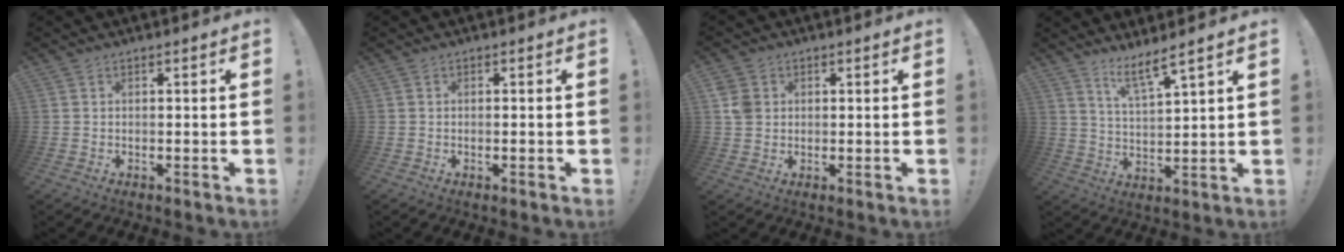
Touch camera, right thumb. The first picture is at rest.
{"total": 0.6, "force": [-0.3, 0.0, 0.5], "torque": [-0.014, 0.002, -0.004]}
{"total": 4.6, "force": [1.0, 4.0, 1.9], "torque": [-0.035, 0.005, 0.021]}
{"total": 7.8, "force": [6.0, 0.7, 4.9], "torque": [-0.082, -0.036, 0.102]}